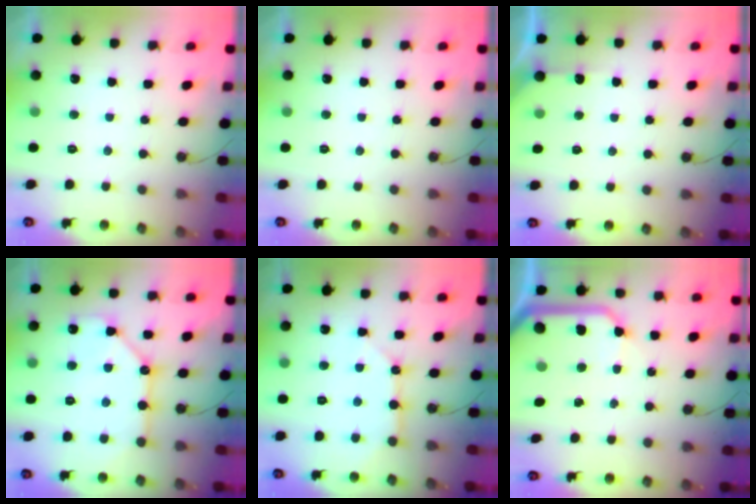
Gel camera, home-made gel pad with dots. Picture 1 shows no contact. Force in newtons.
{"total": 0.0}
{"total": 2.7, "press": 2.7, "slide": 0.2}
{"total": 12.8, "press": 12.8, "slide": 1.2}
{"total": 8.9, "press": 8.8, "slide": 0.6}
{"total": 13.5, "press": 13.4, "slide": 1.7}